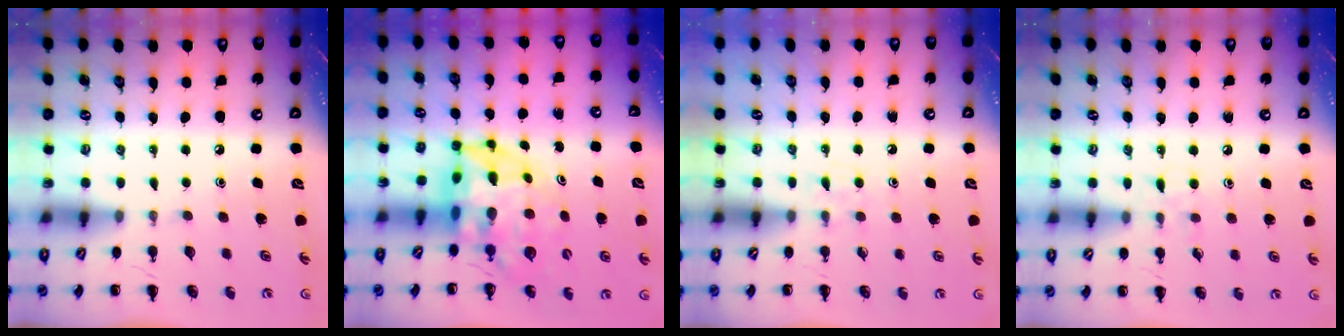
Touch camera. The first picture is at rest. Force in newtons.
{"total": 7.2, "press": 6.9, "slide": 2.0}
{"total": 4.0, "press": 3.6, "slide": 1.6}
{"total": 5.1, "press": 4.6, "slide": 2.0}